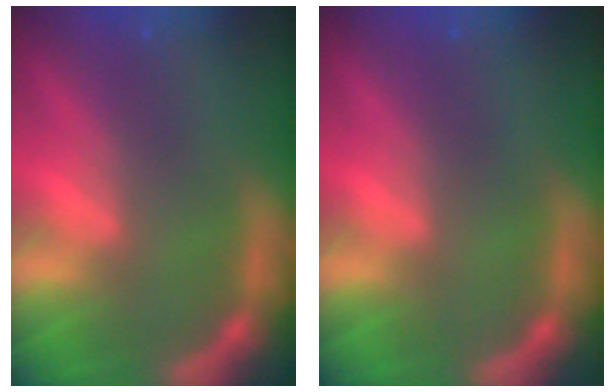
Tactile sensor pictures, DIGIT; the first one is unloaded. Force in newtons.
{"total": 0.0}